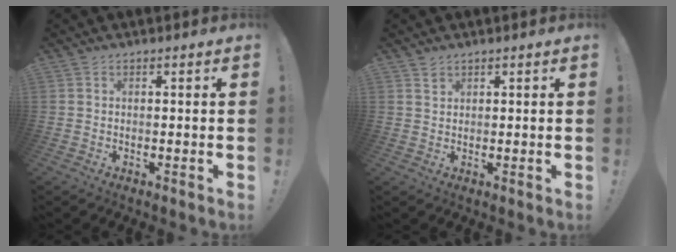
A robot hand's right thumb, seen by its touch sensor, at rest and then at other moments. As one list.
[{"total": 1.4, "force": [1.2, 0.7, 0.4], "torque": [0.003, -0.009, 0.020]}]